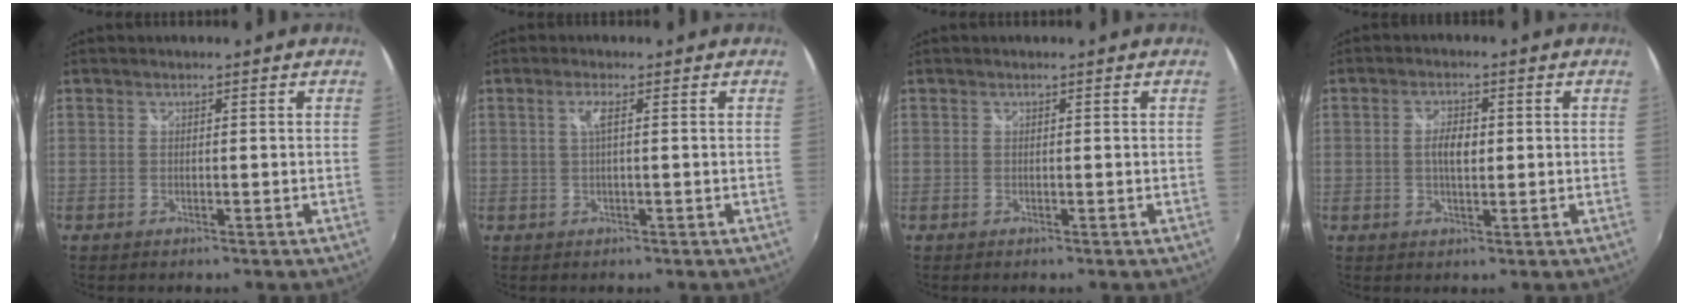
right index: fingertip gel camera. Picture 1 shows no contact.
{"total": 2.0, "force": [0.3, -0.2, 2.0], "torque": [-0.037, 0.001, 0.004]}
{"total": 0.0}
{"total": 3.9, "force": [0.2, 1.9, 3.4], "torque": [-0.062, 0.005, 0.001]}